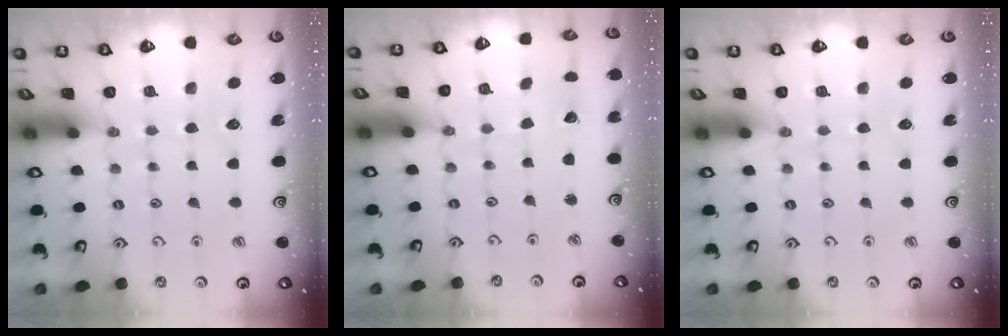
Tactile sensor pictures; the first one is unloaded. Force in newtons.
{"total": 1.2, "press": 1.2, "slide": 0.0}
{"total": 0.0}